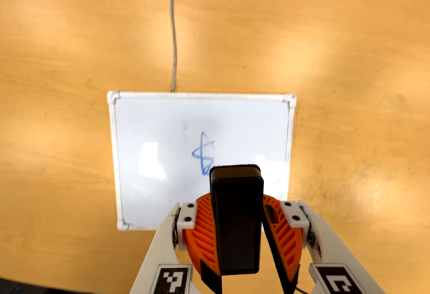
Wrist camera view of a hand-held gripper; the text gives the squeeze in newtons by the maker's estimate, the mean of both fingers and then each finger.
{"total": 7.2, "left": 7.7, "right": 6.6}